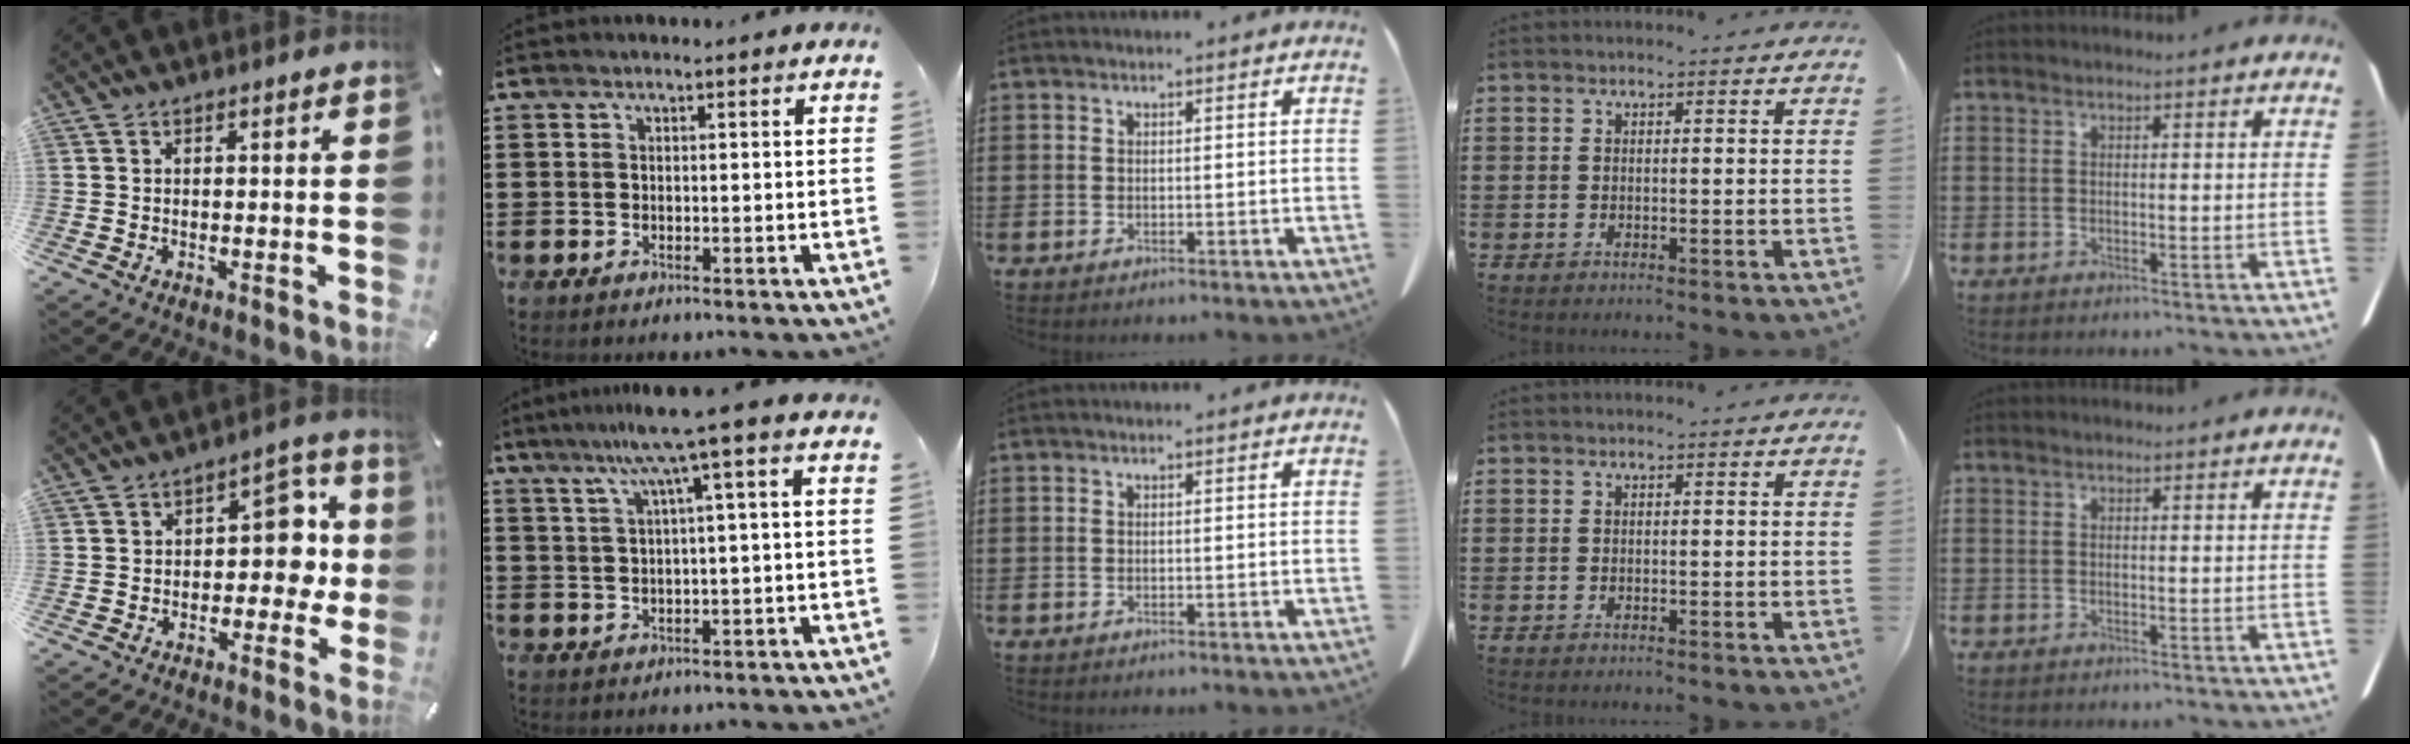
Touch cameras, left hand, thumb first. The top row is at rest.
{"thumb": {"total": 10.6, "force": [0.6, 7.1, 7.9], "torque": [-0.091, 0.000, 0.007]}, "index": {"total": 7.3, "force": [3.0, -0.7, 6.6], "torque": [-0.133, -0.004, 0.047]}}